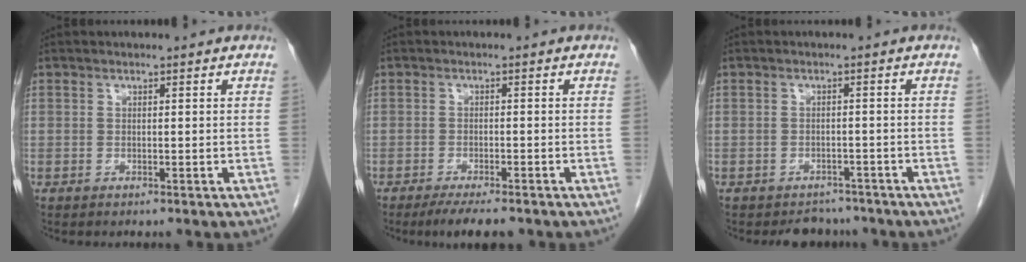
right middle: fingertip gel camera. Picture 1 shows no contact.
{"total": 5.6, "force": [-4.4, 1.0, 3.3], "torque": [-0.049, -0.010, -0.066]}
{"total": 3.6, "force": [-3.1, 1.7, -0.2], "torque": [0.001, 0.006, -0.044]}